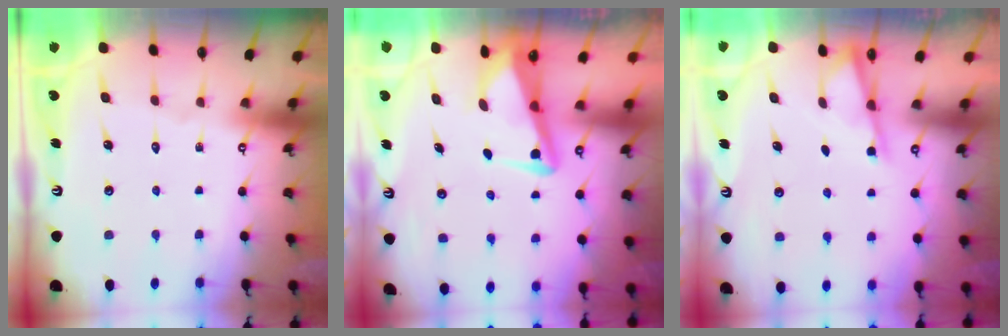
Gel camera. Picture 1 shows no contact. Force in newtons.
{"total": 4.2, "press": 4.1, "slide": 1.1}
{"total": 2.5, "press": 2.5, "slide": 0.4}